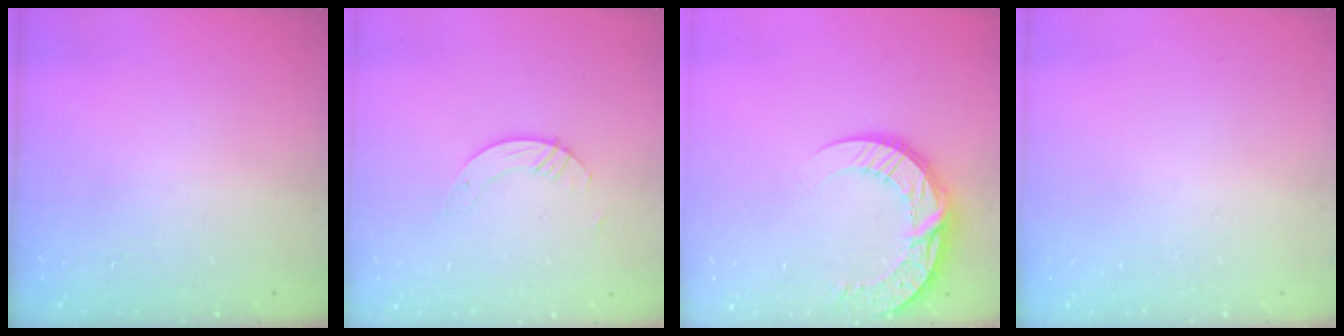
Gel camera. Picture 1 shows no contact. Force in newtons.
{"total": 2.8, "press": 2.8, "slide": 0.2}
{"total": 13.9, "press": 13.8, "slide": 1.4}
{"total": 0.0}